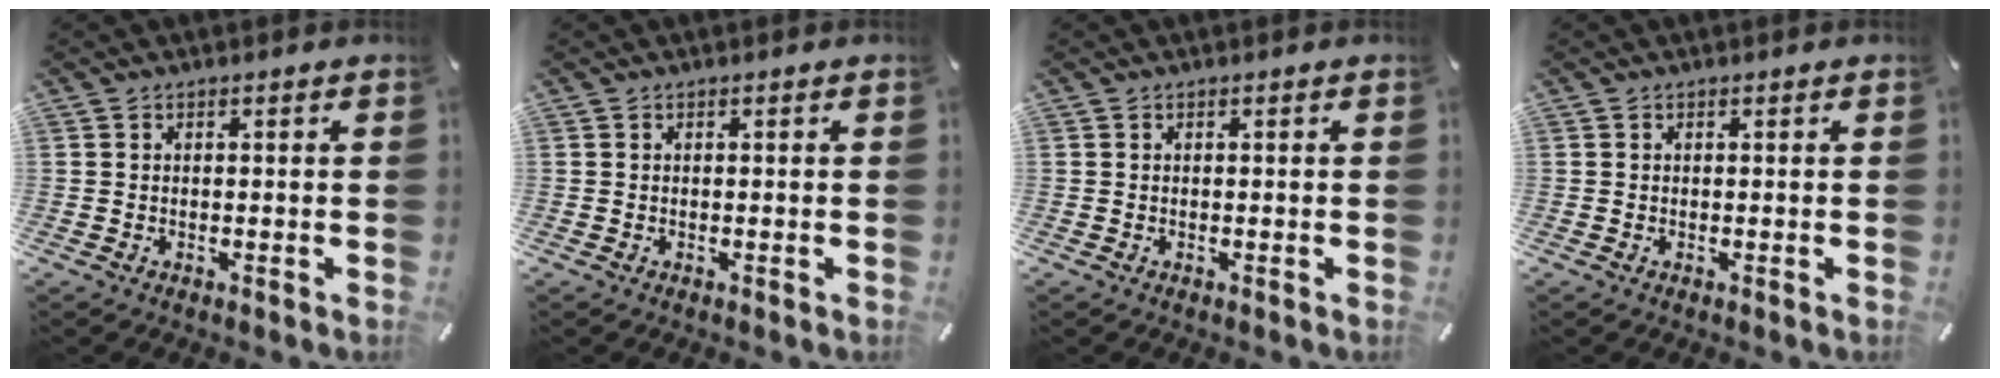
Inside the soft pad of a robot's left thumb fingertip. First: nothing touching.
{"total": 0.0}
{"total": 0.0}
{"total": 0.0}